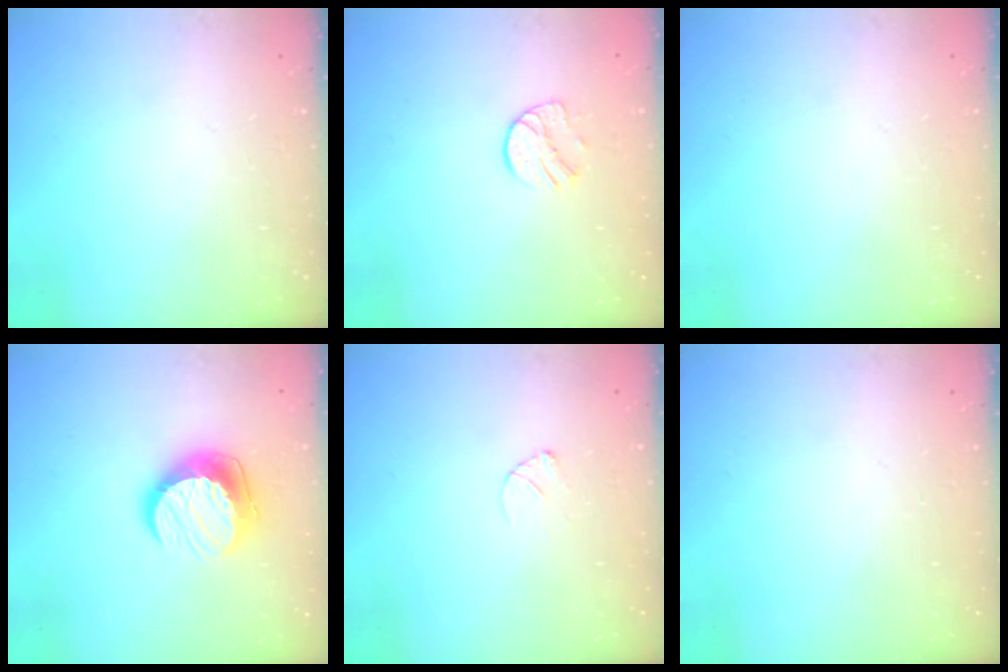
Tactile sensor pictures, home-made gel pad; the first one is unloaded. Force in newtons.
{"total": 7.8, "press": 7.7, "slide": 0.7}
{"total": 0.0}
{"total": 12.0, "press": 11.9, "slide": 0.8}
{"total": 2.8, "press": 2.8, "slide": 0.3}
{"total": 0.0}